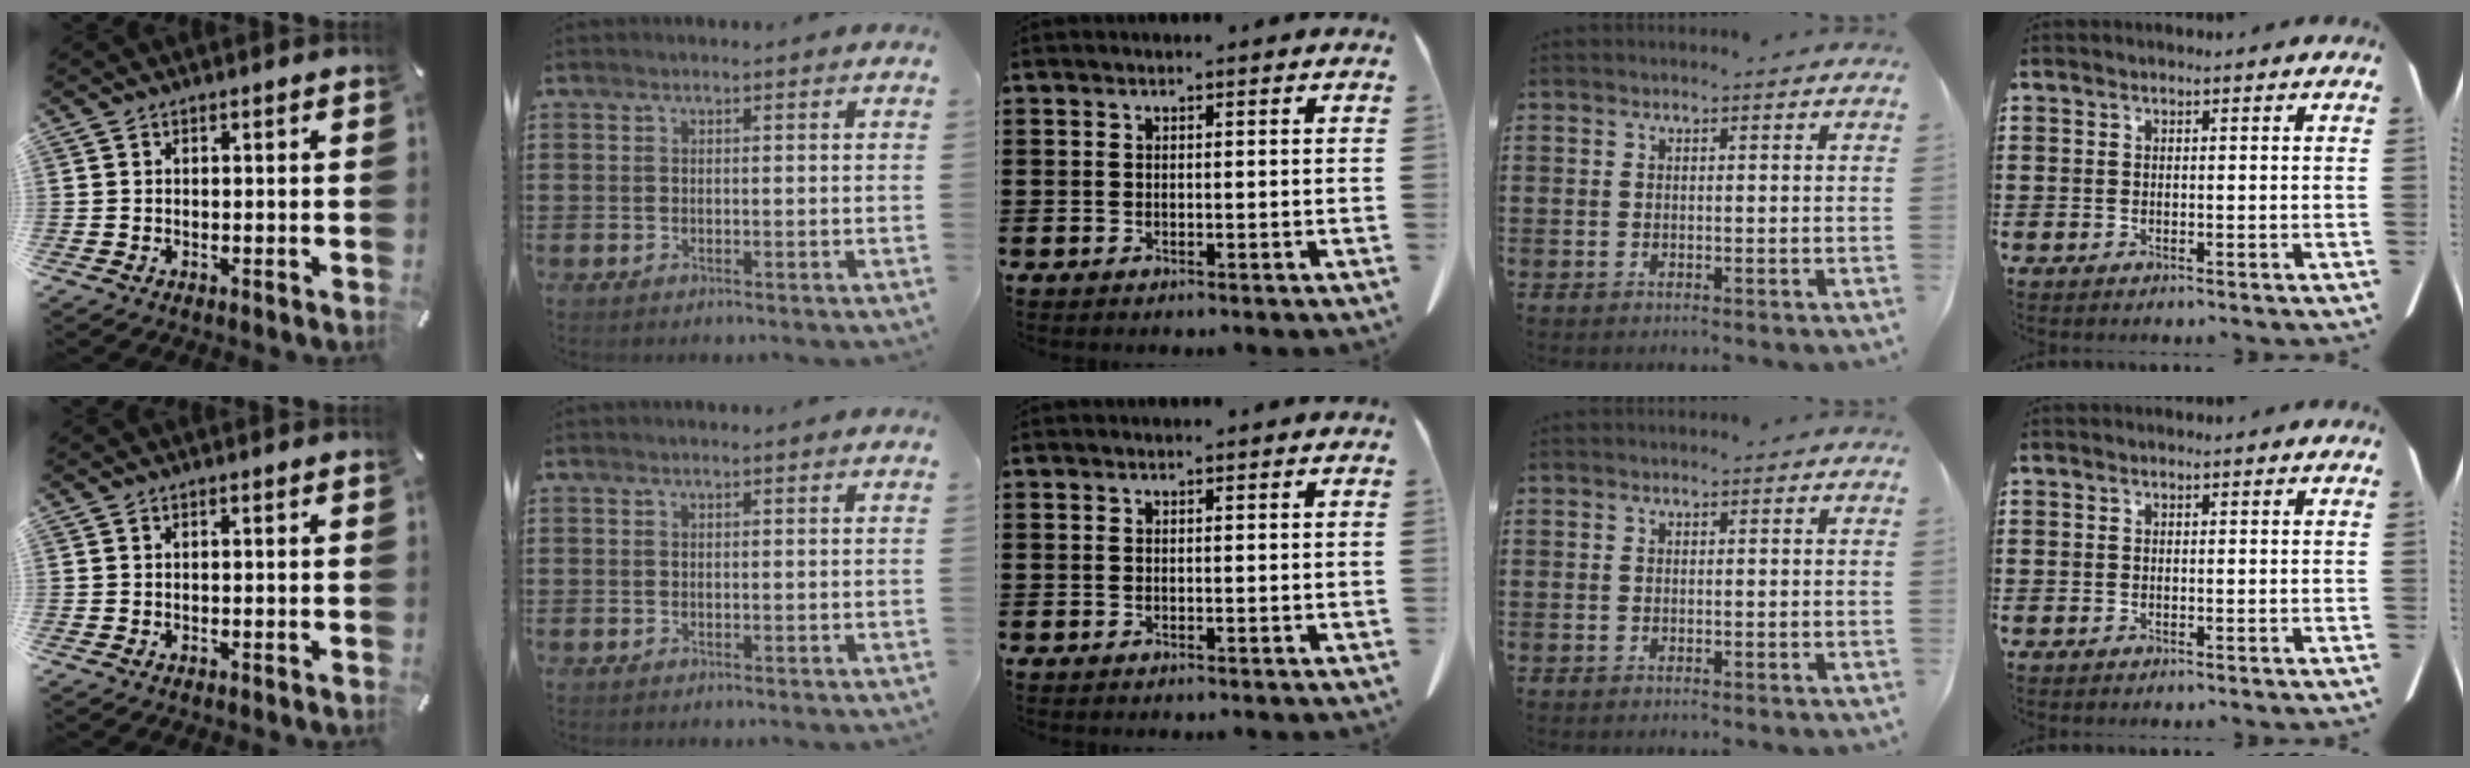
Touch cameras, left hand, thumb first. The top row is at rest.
{}